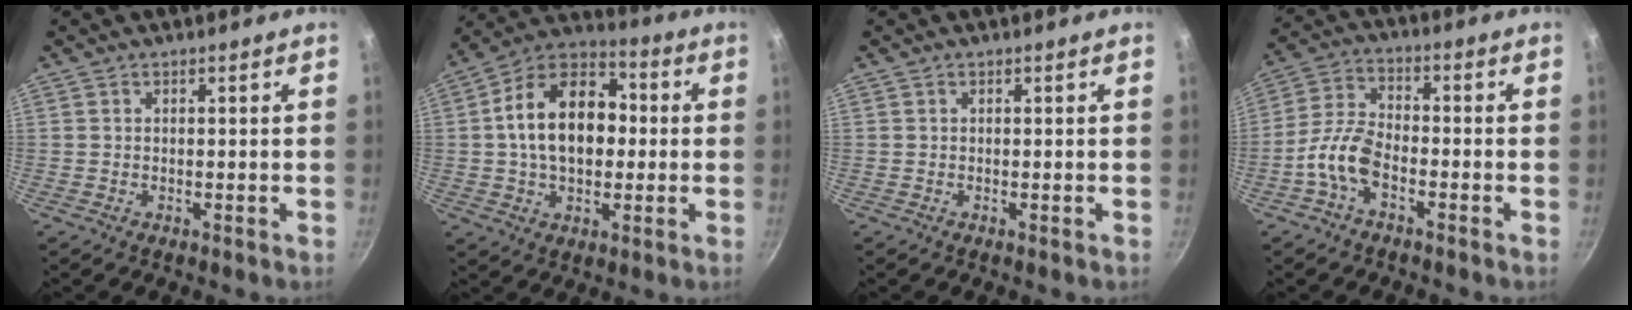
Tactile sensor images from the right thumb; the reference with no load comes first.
{"total": 17.7, "force": [0.8, 12.0, 13.1], "torque": [-0.182, 0.033, -0.003]}
{"total": 0.0}
{"total": 7.6, "force": [-3.6, 3.9, 5.4], "torque": [-0.107, 0.035, -0.080]}